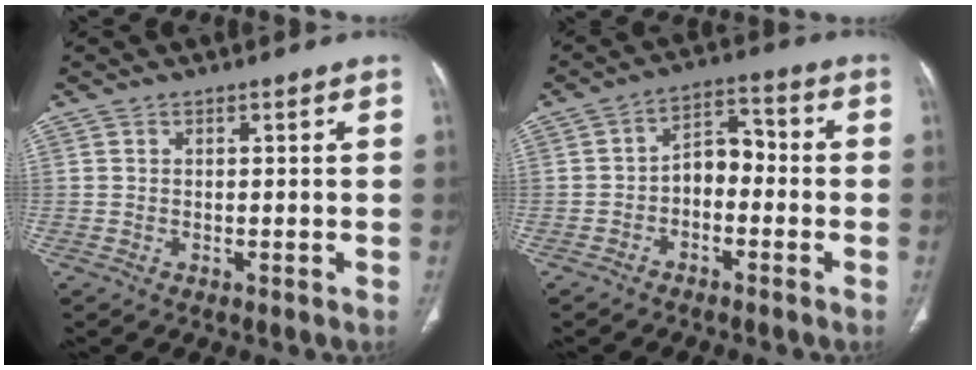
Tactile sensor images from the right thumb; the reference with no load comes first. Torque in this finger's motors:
{"motor_torque": [-0.12, 0.09, 0.62, -0.35, -0.01]}